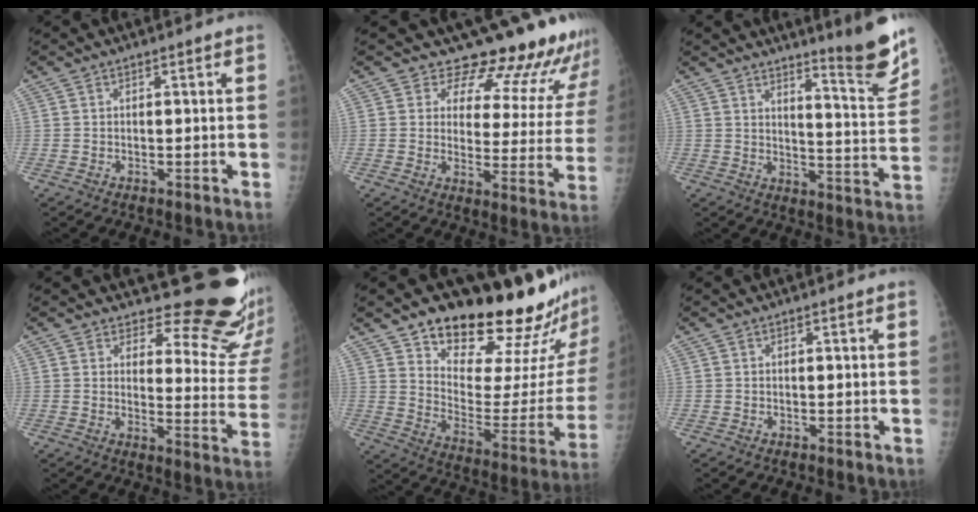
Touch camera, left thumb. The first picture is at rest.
{"total": 17.8, "force": [16.7, 5.4, 2.9], "torque": [0.021, -0.146, 0.185]}
{"total": 11.3, "force": [9.0, 0.6, 6.9], "torque": [-0.077, -0.081, 0.130]}
{"total": 16.2, "force": [14.5, 4.8, 5.4], "torque": [-0.019, -0.151, 0.159]}
{"total": 26.3, "force": [19.9, 7.8, 15.3], "torque": [-0.180, -0.129, 0.282]}
{"total": 0.0}